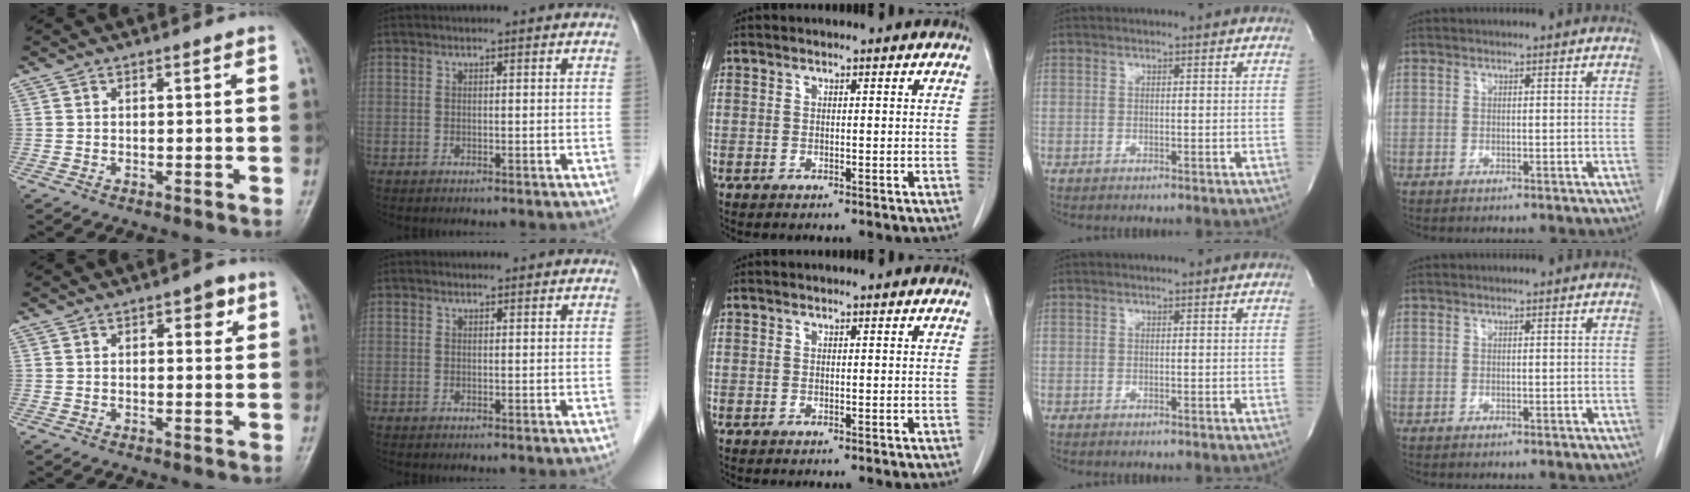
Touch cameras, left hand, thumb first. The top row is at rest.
{"thumb": {"total": 3.6, "force": [1.7, 1.6, 2.7], "torque": [-0.022, -0.004, 0.019]}, "index": {"total": 0.7, "force": [0.7, 0.2, 0.0], "torque": [-0.011, 0.001, 0.008]}}